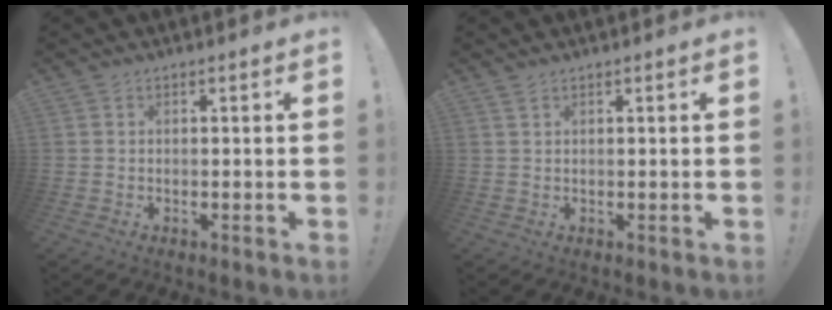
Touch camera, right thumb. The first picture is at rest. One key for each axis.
{"total": 1.2, "fx": 0.9, "fy": 0.3, "fz": 0.8, "tx": -0.018, "ty": 0.001, "tz": 0.017}